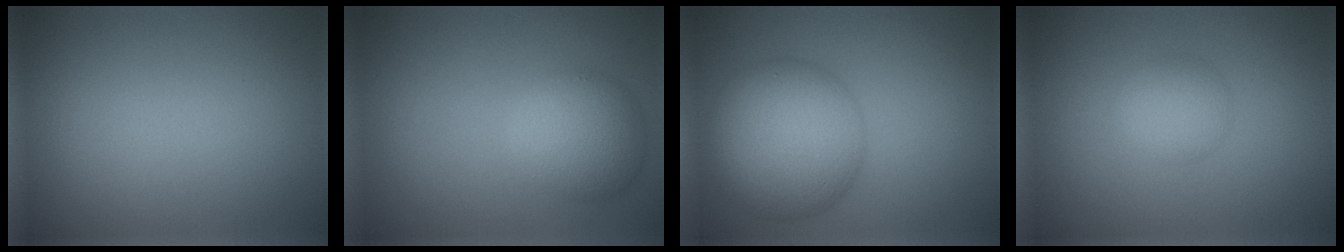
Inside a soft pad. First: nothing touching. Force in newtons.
{"total": 4.7, "press": 4.7, "slide": 0.1}
{"total": 9.3, "press": 9.3, "slide": 0.4}
{"total": 2.4, "press": 2.4, "slide": 0.1}